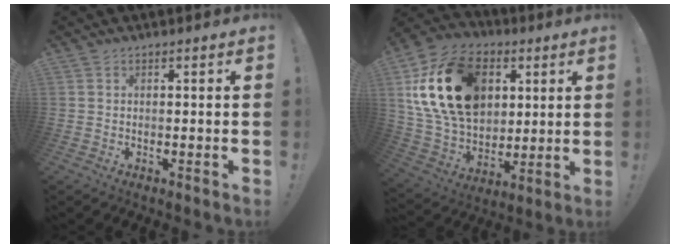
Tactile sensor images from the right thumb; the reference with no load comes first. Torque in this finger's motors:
{"motor_torque": [0.59, 1.04, 1.94, 0.83, 0.84]}